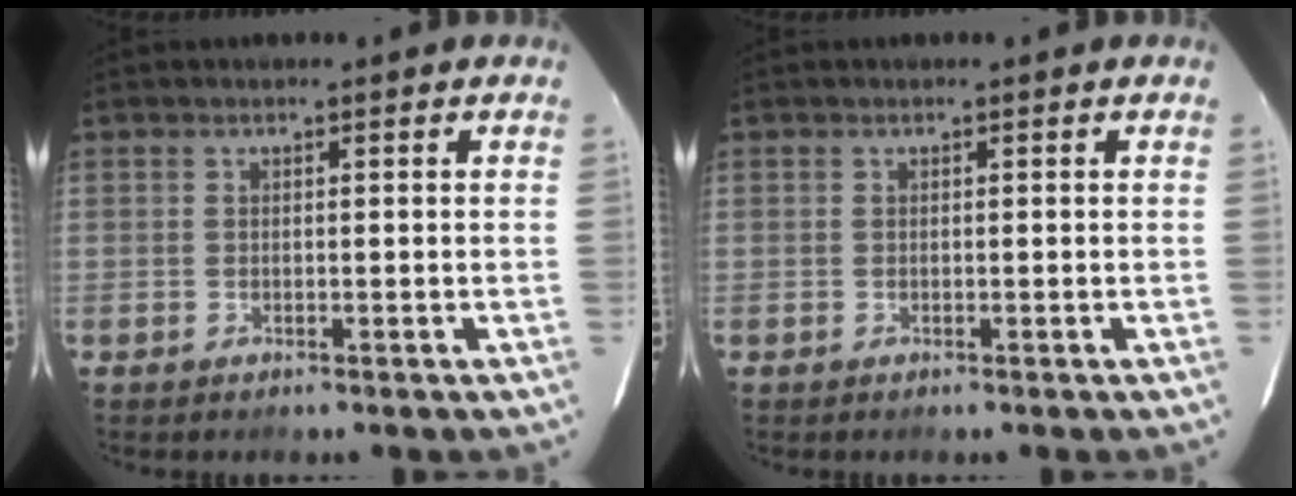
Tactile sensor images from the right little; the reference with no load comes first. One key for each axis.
{"total": 0.0}